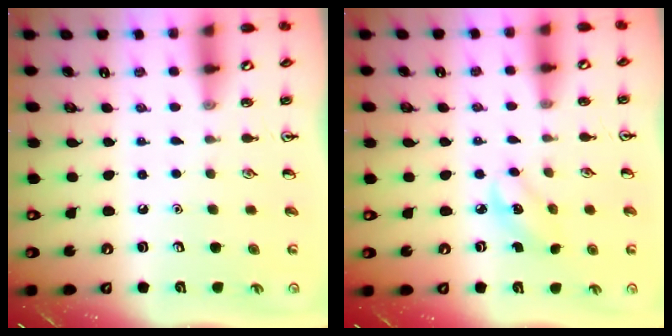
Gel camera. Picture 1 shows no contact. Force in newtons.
{"total": 2.8, "press": 2.7, "slide": 0.8}